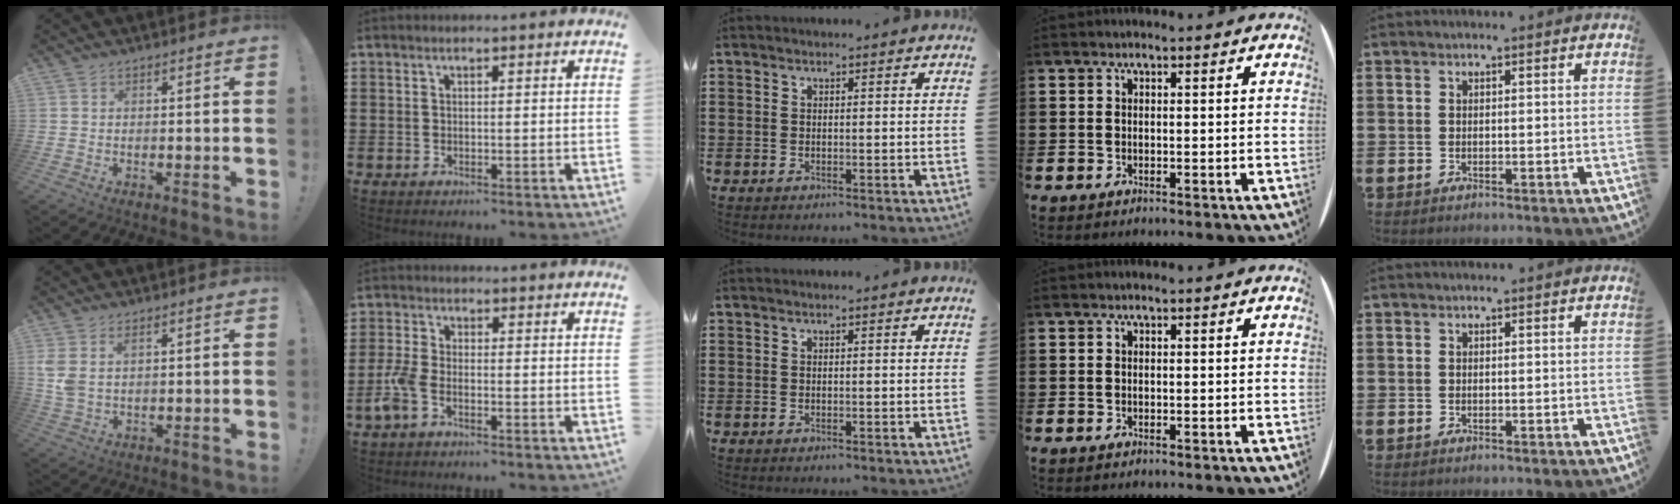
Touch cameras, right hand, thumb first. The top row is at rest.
{"thumb": {"total": 4.3, "force": [2.0, 2.2, 3.1], "torque": [-0.060, -0.009, 0.035]}, "index": {"total": 3.9, "force": [-2.0, 1.4, 3.0], "torque": [-0.087, -0.007, -0.045]}}